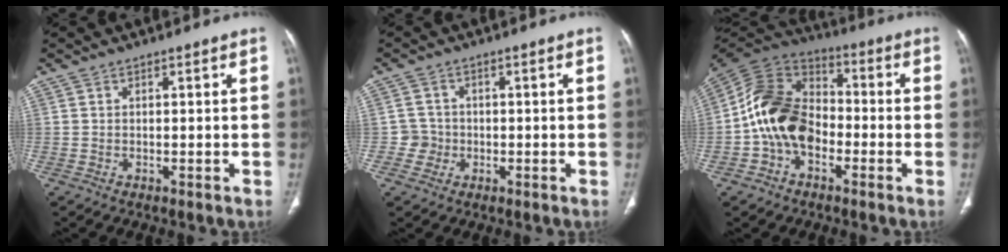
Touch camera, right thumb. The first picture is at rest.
{"total": 3.2, "force": [-0.7, 3.2, 0.0], "torque": [0.020, 0.011, -0.017]}
{"total": 16.0, "force": [-3.7, 11.5, 10.5], "torque": [-0.182, 0.051, -0.081]}